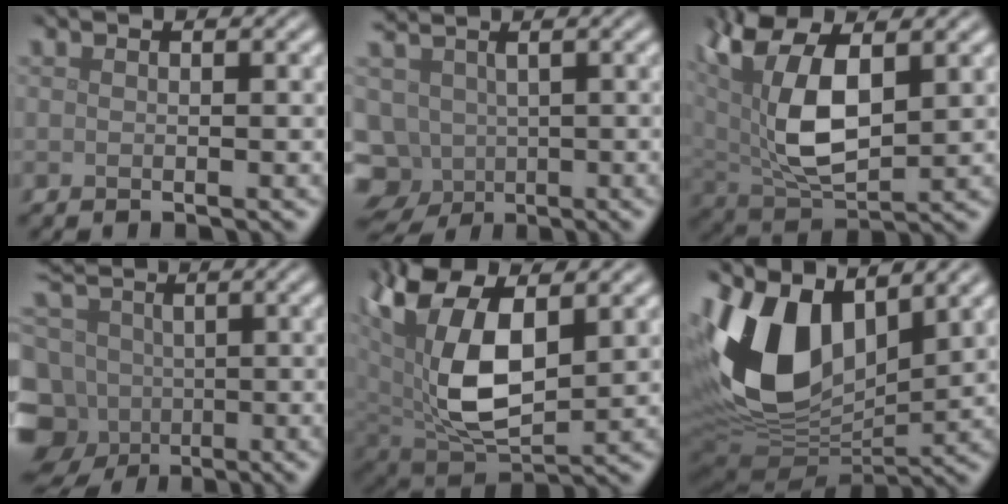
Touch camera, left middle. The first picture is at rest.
{"total": 6.6, "force": [-1.4, 5.5, 3.4], "torque": [-0.076, 0.003, -0.019]}
{"total": 10.8, "force": [2.9, 5.6, 8.8], "torque": [-0.187, 0.005, 0.050]}
{"total": 11.5, "force": [-0.3, 9.6, 6.4], "torque": [-0.157, 0.028, -0.028]}
{"total": 12.1, "force": [3.4, 6.7, 9.5], "torque": [-0.199, -0.007, 0.066]}
{"total": 12.8, "force": [3.6, 7.8, 9.5], "torque": [-0.209, 0.001, 0.063]}